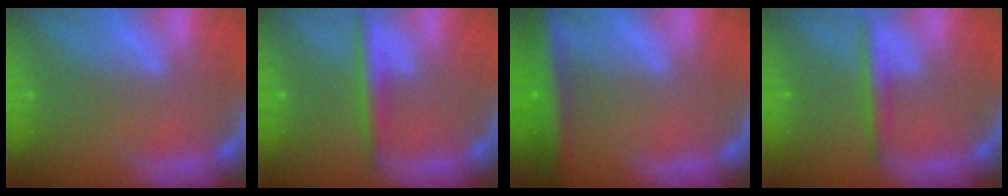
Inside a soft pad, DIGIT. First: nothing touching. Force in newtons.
{"total": 3.0}
{"total": 6.0}
{"total": 2.4}